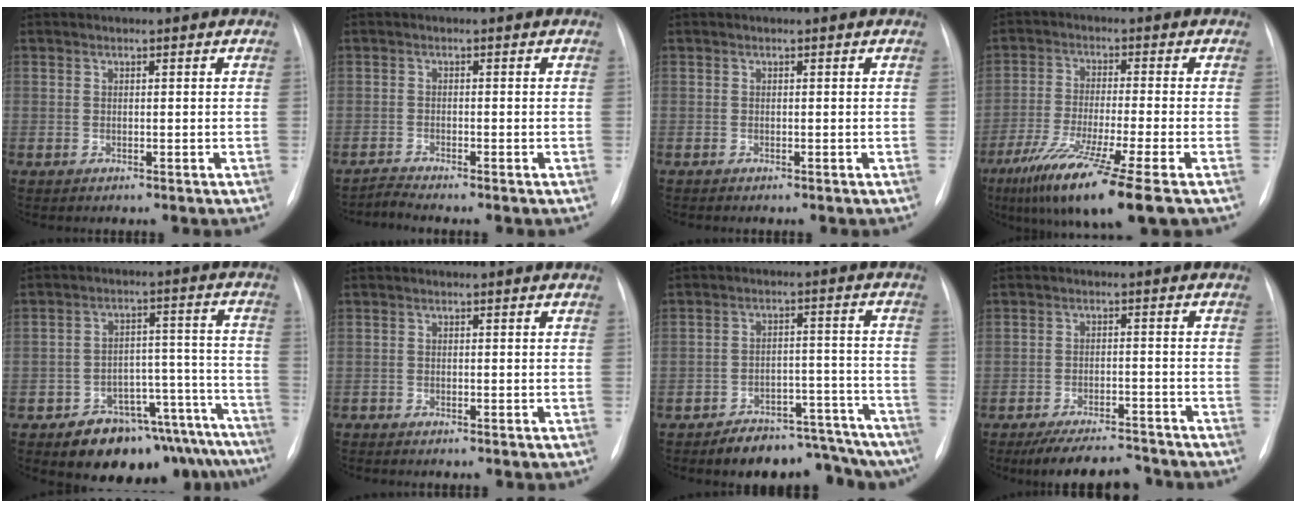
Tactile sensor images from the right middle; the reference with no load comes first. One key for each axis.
{"total": 1.7, "fx": -1.5, "fy": -0.8, "fz": -0.3, "tx": 0.007, "ty": -0.011, "tz": -0.028}
{"total": 0.0}
{"total": 13.7, "fx": -8.4, "fy": -0.8, "fz": 10.8, "tx": -0.199, "ty": -0.049, "tz": -0.144}
{"total": 15.1, "fx": -12.3, "fy": 6.6, "fz": 5.7, "tx": -0.025, "ty": 0.064, "tz": -0.162}
{"total": 0.5, "fx": -0.5, "fy": 0.0, "fz": 0.0, "tx": -0.001, "ty": -0.001, "tz": -0.011}
{"total": 15.4, "fx": -13.8, "fy": 5.2, "fz": 4.4, "tx": -0.018, "ty": 0.042, "tz": -0.173}
{"total": 9.6, "fx": -8.7, "fy": 2.2, "fz": 3.2, "tx": -0.049, "ty": 0.000, "tz": -0.130}